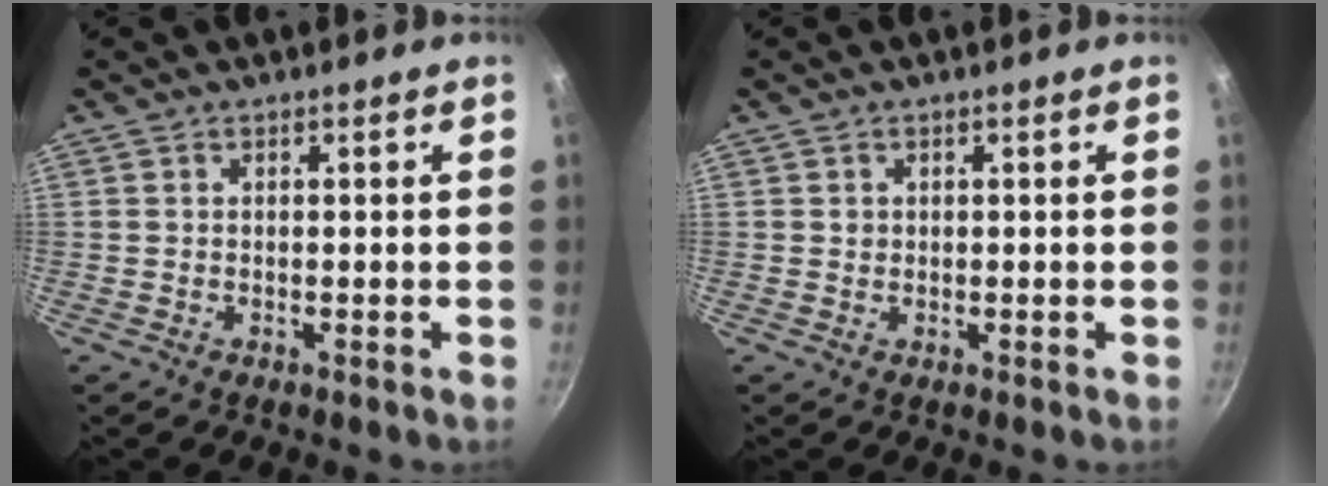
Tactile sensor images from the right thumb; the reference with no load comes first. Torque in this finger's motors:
{"motor_torque": [-0.32, 0.04, 0.33, 0.13, 0.05]}